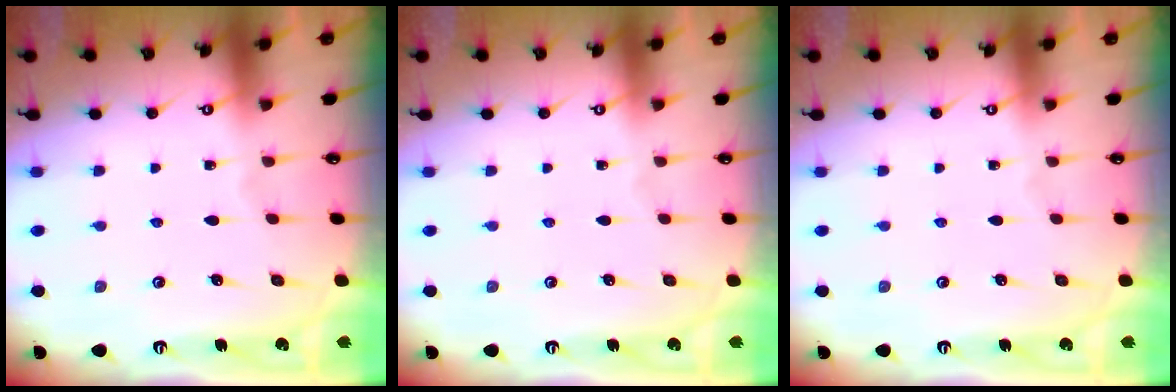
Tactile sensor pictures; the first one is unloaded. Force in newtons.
{"total": 0.0}
{"total": 0.0}